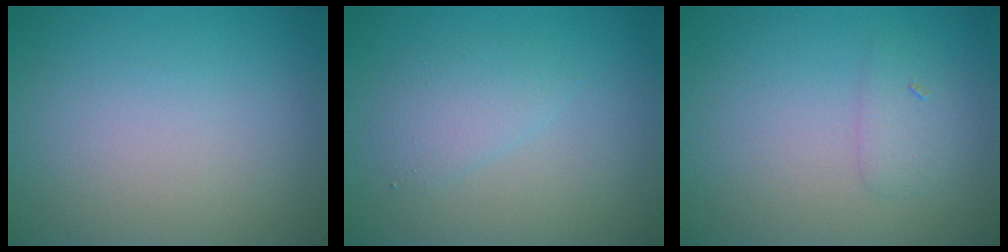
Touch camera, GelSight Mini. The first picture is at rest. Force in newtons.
{"total": 2.0, "press": 2.0, "slide": 0.1}
{"total": 1.5, "press": 1.5, "slide": 0.1}